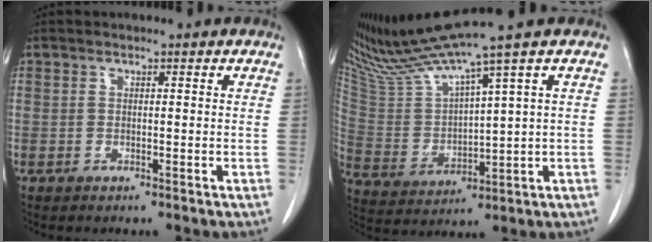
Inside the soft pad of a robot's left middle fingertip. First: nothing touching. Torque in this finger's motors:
{"motor_torque": [-0.67, -0.69, 0.03, 0.05]}